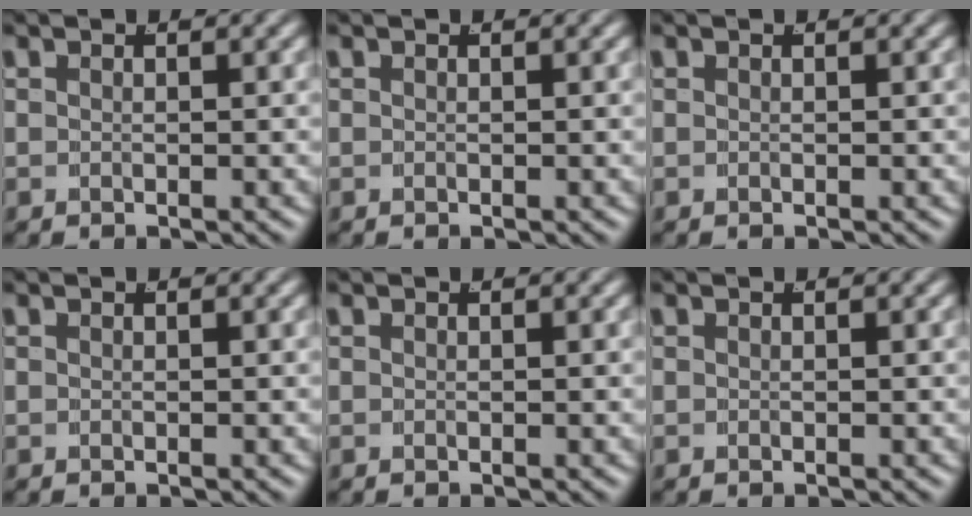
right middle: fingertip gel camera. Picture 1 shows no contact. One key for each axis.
{"total": 0.0}
{"total": 0.0}
{"total": 0.0}
{"total": 0.0}
{"total": 0.0}